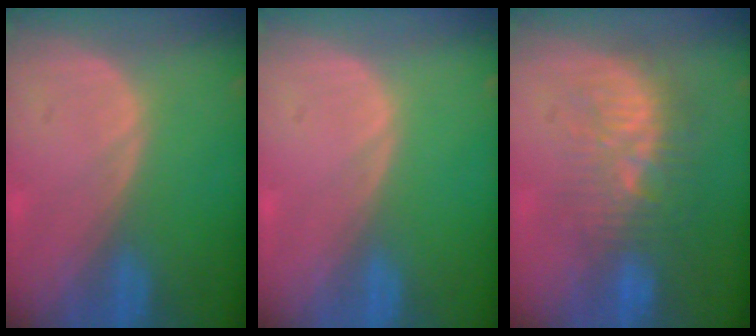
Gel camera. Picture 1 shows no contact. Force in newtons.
{"total": 0.0}
{"total": 9.2, "press": 8.8, "slide": 2.5}